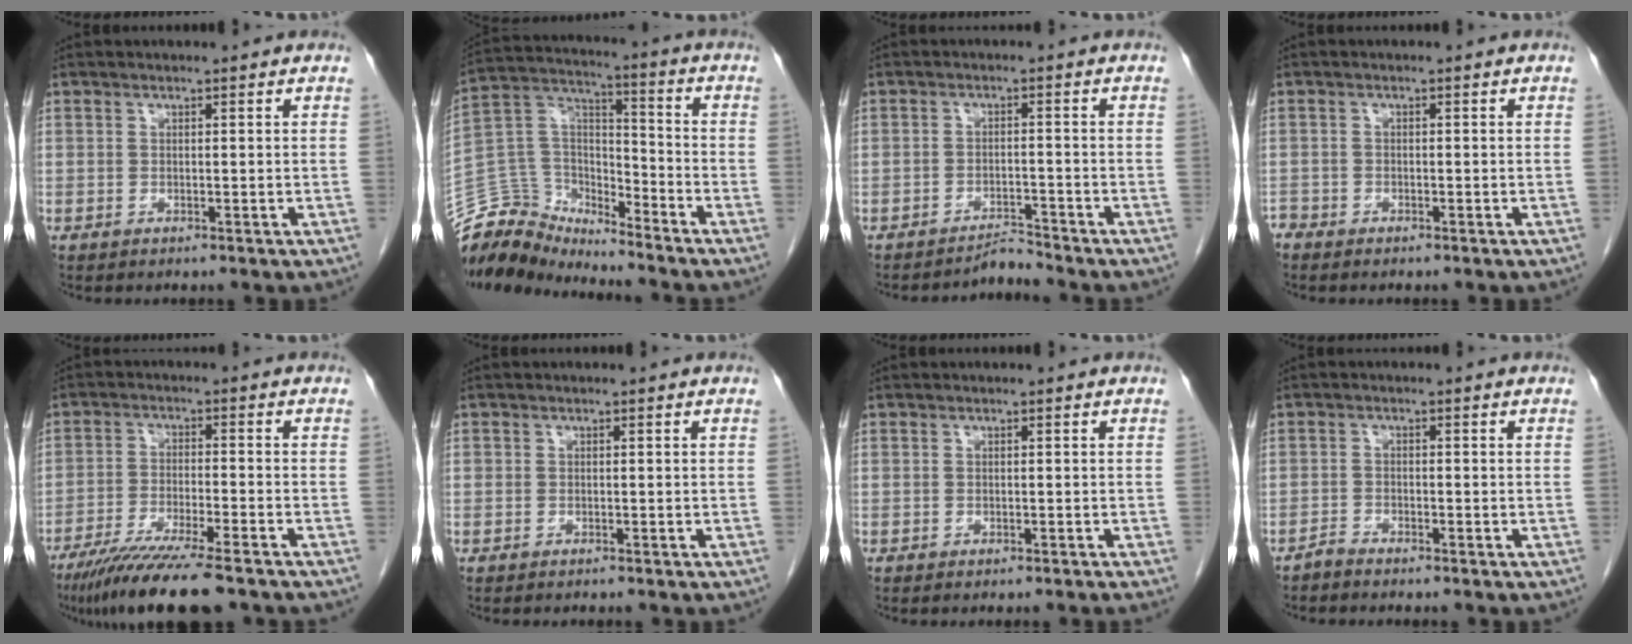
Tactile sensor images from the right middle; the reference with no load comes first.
{"total": 11.5, "force": [-11.3, 2.3, 0.0], "torque": [-0.003, 0.062, -0.221]}
{"total": 2.6, "force": [-2.4, -0.5, -0.6], "torque": [0.016, -0.008, -0.038]}
{"total": 1.6, "force": [-1.5, 0.6, 0.0], "torque": [-0.004, -0.002, -0.027]}
{"total": 12.2, "force": [-9.6, 0.5, 7.5], "torque": [-0.120, -0.032, -0.154]}
{"total": 0.6, "force": [-0.5, 0.3, 0.0], "torque": [-0.008, 0.000, -0.011]}
{"total": 0.7, "force": [-0.6, -0.2, 0.3], "torque": [-0.002, 0.001, -0.009]}
{"total": 1.4, "force": [-1.4, 0.0, 0.0], "torque": [-0.002, -0.003, -0.027]}